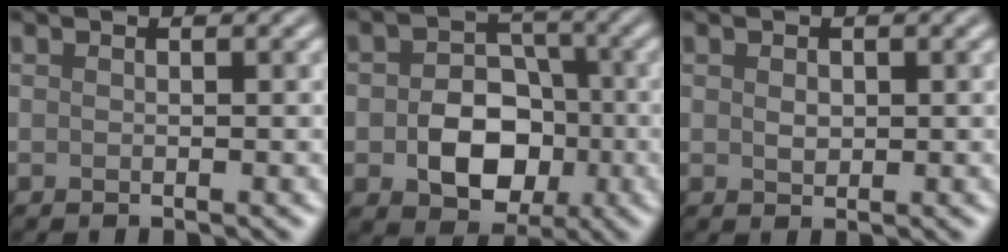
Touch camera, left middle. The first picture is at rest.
{"total": 6.7, "force": [-1.6, 5.1, 4.1], "torque": [-0.063, -0.010, -0.022]}
{"total": 1.1, "force": [0.2, 0.8, 0.7], "torque": [-0.014, -0.003, 0.006]}